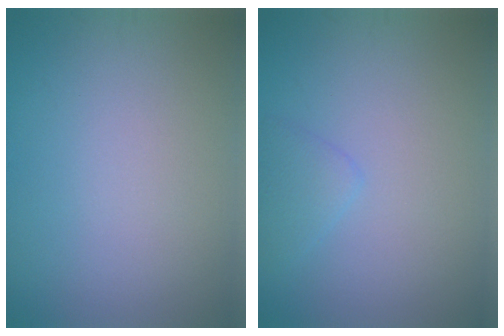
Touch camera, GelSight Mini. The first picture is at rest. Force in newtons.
{"total": 1.5, "press": 1.5, "slide": 0.1}